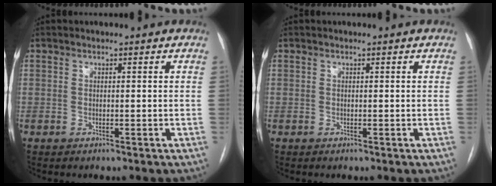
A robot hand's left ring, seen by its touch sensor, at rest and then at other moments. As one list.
[{"total": 0.0}]